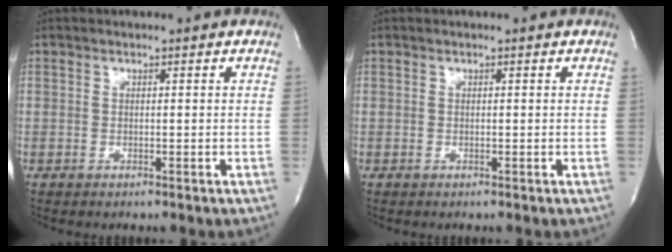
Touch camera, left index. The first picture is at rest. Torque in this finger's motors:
{"motor_torque": [0.02, 0.06, 0.00, -0.01]}